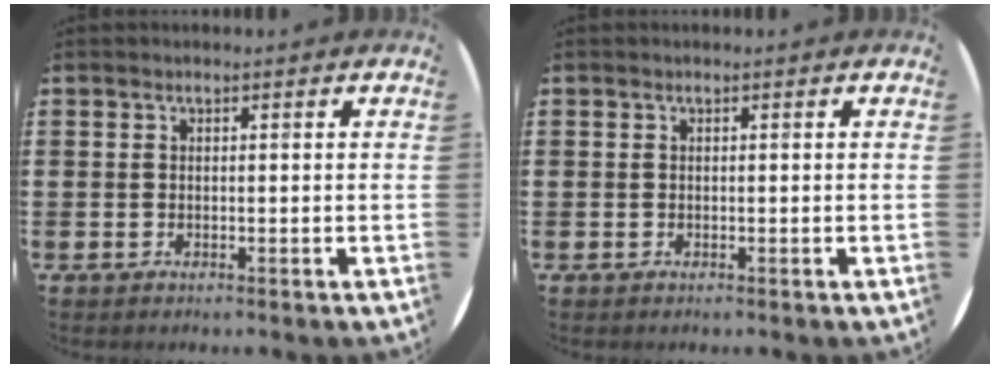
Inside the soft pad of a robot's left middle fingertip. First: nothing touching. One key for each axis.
{"total": 0.0}